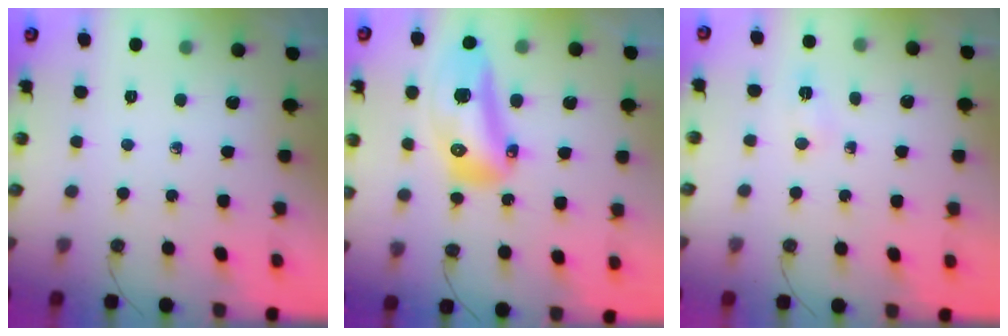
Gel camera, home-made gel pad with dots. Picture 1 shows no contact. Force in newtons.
{"total": 16.8, "press": 16.7, "slide": 1.9}
{"total": 2.5, "press": 2.5, "slide": 0.3}